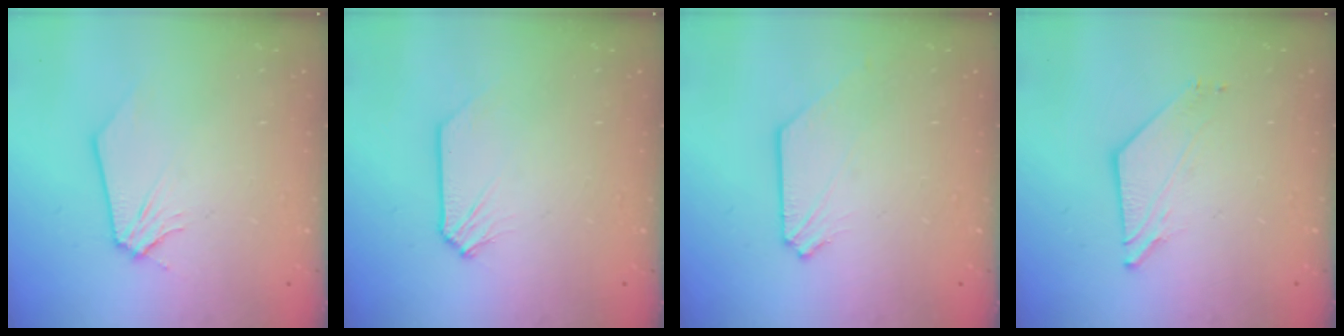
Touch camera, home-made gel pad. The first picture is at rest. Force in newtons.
{"total": 0.0}
{"total": 1.0, "press": 1.0, "slide": 0.2}
{"total": 2.9, "press": 2.9, "slide": 0.2}